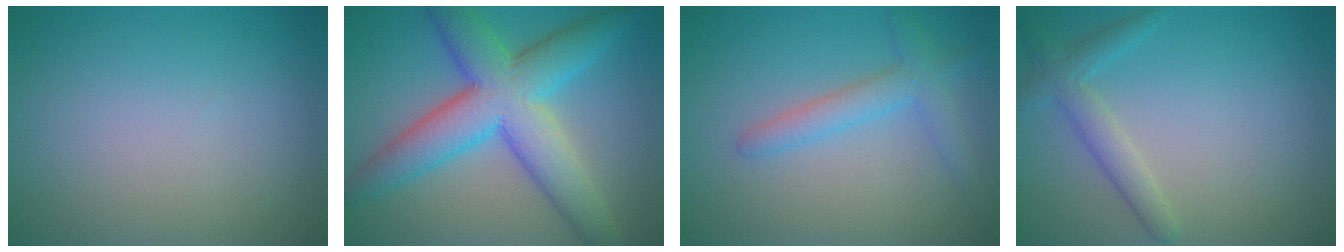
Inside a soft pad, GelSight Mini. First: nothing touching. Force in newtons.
{"total": 9.2, "press": 9.2, "slide": 0.1}
{"total": 2.8, "press": 2.8, "slide": 0.3}
{"total": 2.5, "press": 2.5, "slide": 0.1}